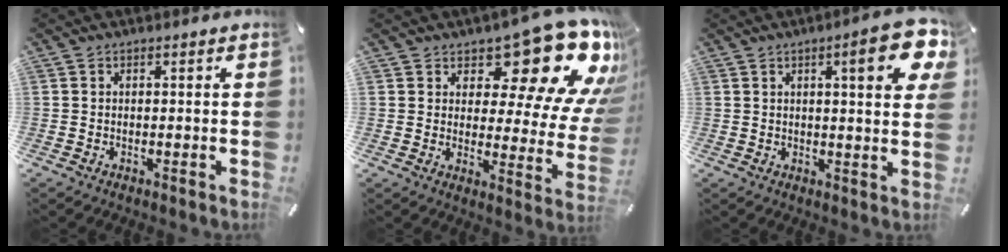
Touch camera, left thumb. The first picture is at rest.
{"total": 19.5, "force": [12.8, 8.7, 11.8], "torque": [-0.146, -0.107, 0.210]}
{"total": 12.1, "force": [5.3, 2.8, 10.6], "torque": [-0.145, -0.021, 0.080]}